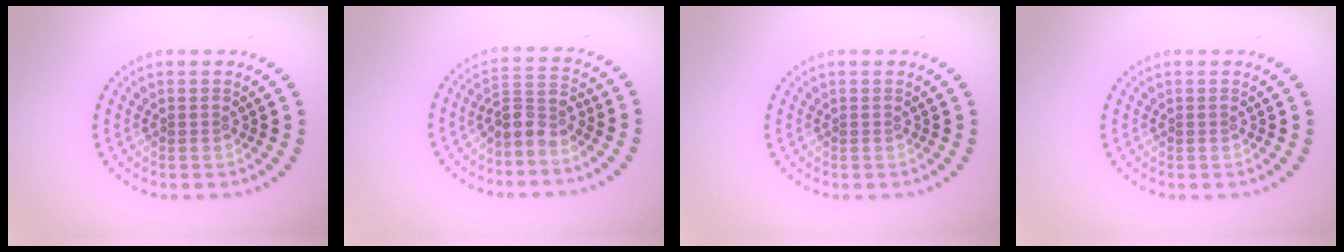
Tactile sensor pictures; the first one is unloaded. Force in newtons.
{"total": 2.7, "press": 2.1, "slide": 1.7}
{"total": 0.0}
{"total": 0.0}